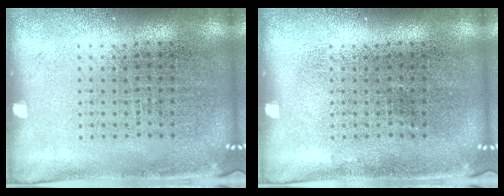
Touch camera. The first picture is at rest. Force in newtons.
{"total": 0.0}